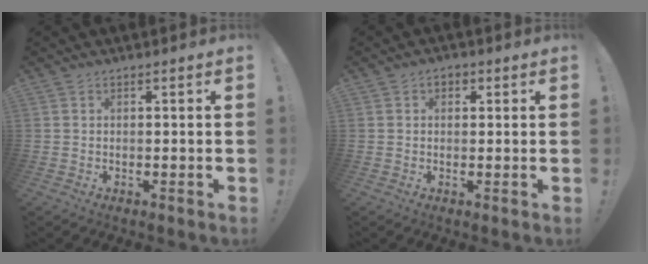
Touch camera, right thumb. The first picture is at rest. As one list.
[{"total": 2.3, "force": [0.6, 1.7, 1.4], "torque": [-0.018, 0.003, 0.009]}]